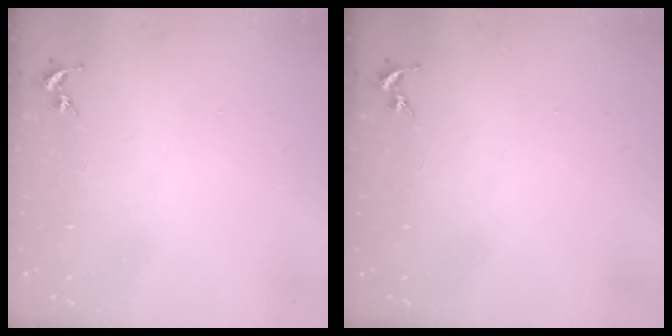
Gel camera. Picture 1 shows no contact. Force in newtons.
{"total": 0.0}